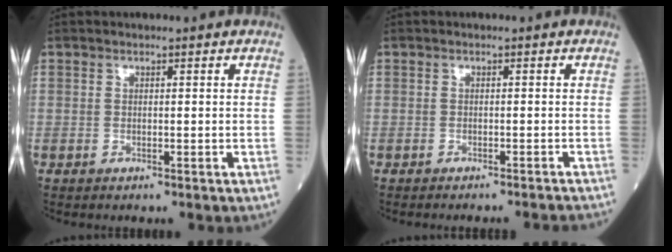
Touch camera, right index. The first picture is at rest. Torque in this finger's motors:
{"motor_torque": [0.02, -0.28, 0.05, 0.01]}